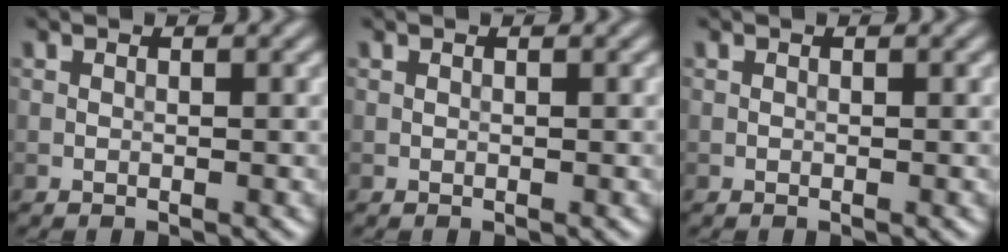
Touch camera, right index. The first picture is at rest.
{"total": 0.0}
{"total": 0.0}